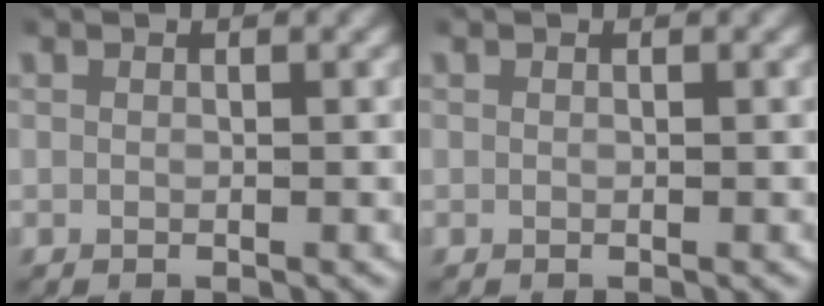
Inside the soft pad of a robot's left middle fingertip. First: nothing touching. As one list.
[{"total": 0.0}]